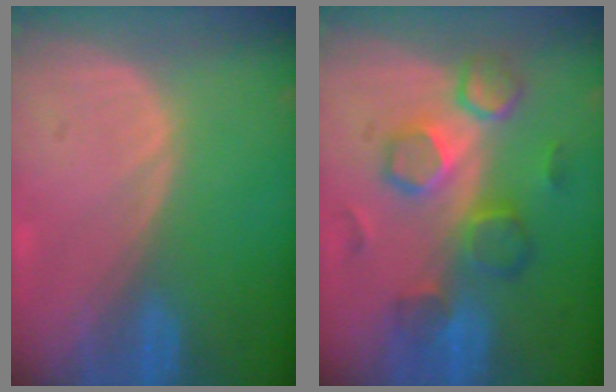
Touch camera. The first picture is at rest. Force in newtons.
{"total": 8.3, "press": 8.2, "slide": 1.4}